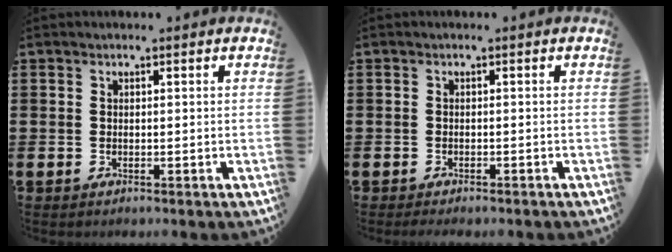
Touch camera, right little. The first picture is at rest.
{"total": 0.6, "force": [-0.5, 0.1, 0.3], "torque": [-0.005, -0.002, -0.010]}